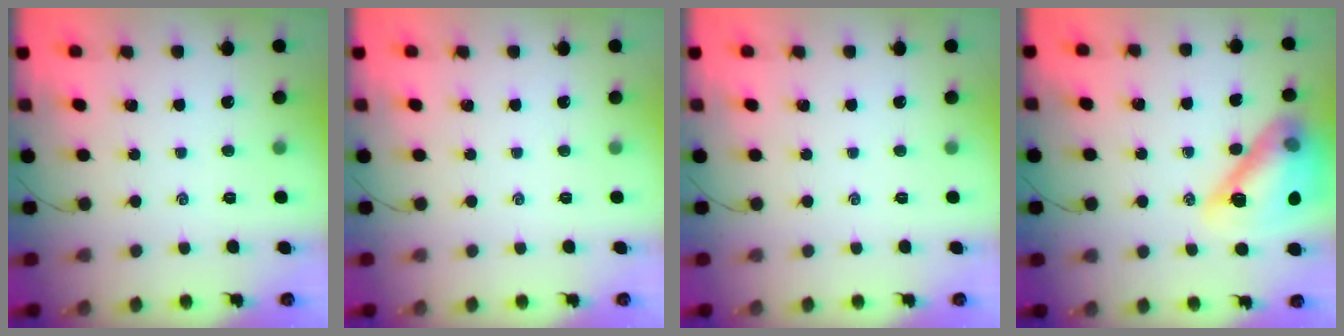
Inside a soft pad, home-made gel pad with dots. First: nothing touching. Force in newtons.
{"total": 0.0}
{"total": 0.0}
{"total": 19.4, "press": 19.2, "slide": 2.6}